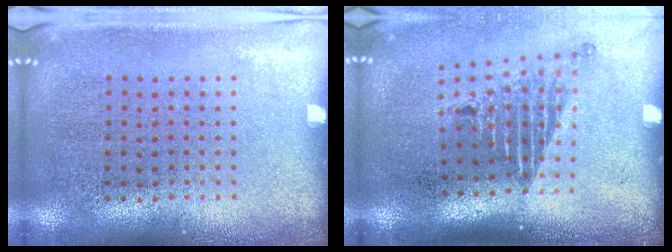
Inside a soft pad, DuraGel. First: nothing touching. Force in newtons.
{"total": 1.7, "press": 1.2, "slide": 1.2}